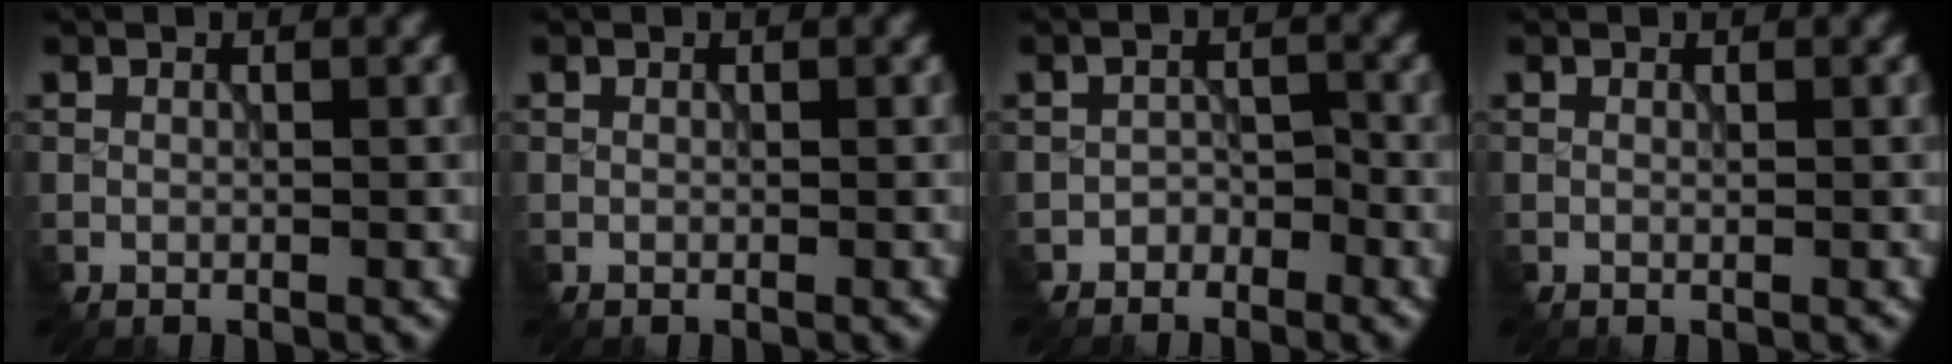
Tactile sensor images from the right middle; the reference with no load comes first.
{"total": 0.0}
{"total": 1.5, "force": [-1.2, 0.7, -0.3], "torque": [0.005, 0.008, -0.022]}
{"total": 0.0}